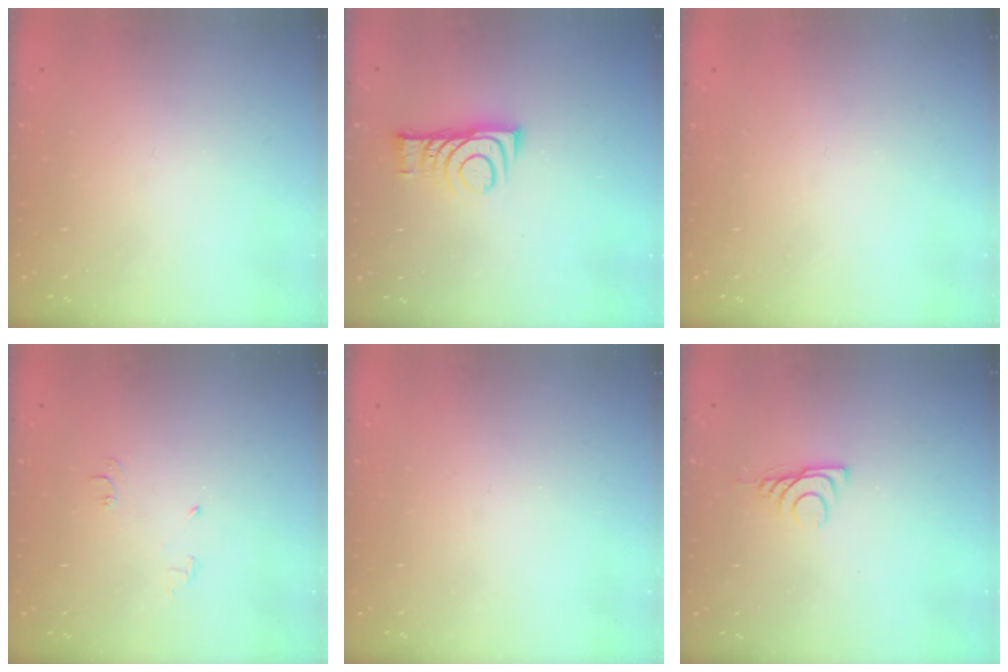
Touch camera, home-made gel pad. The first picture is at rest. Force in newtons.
{"total": 8.8, "press": 8.8, "slide": 0.1}
{"total": 0.0}
{"total": 4.7, "press": 4.7, "slide": 0.7}
{"total": 0.0}
{"total": 6.3, "press": 6.3, "slide": 0.9}